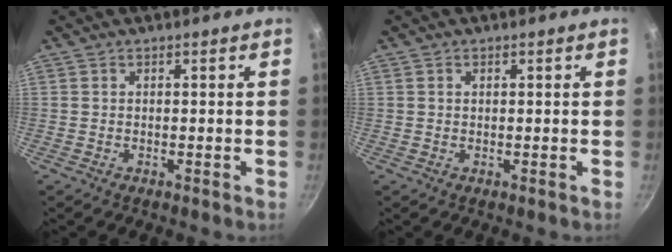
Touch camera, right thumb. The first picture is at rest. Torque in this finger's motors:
{"motor_torque": [0.02, -0.69, -0.40, -0.10, 0.04]}